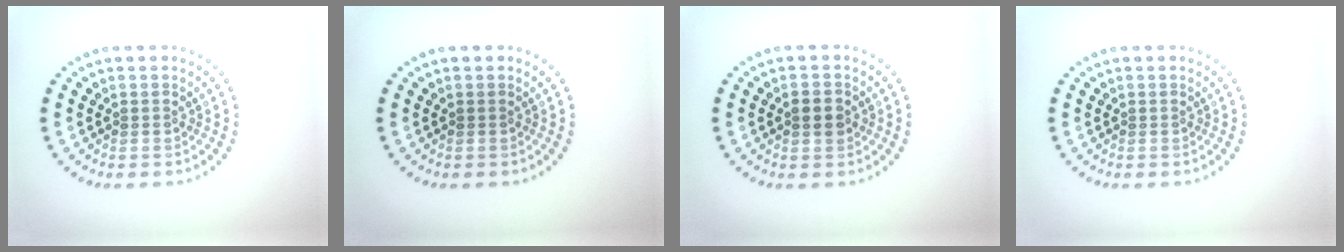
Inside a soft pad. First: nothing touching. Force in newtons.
{"total": 0.0}
{"total": 2.3, "press": 2.3, "slide": 0.0}
{"total": 0.0}